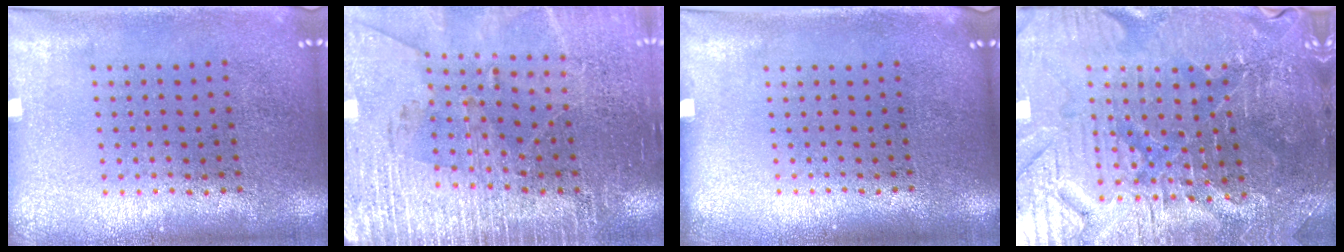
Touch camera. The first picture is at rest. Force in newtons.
{"total": 3.1, "press": 3.0, "slide": 0.5}
{"total": 0.0}
{"total": 4.3, "press": 4.2, "slide": 0.8}